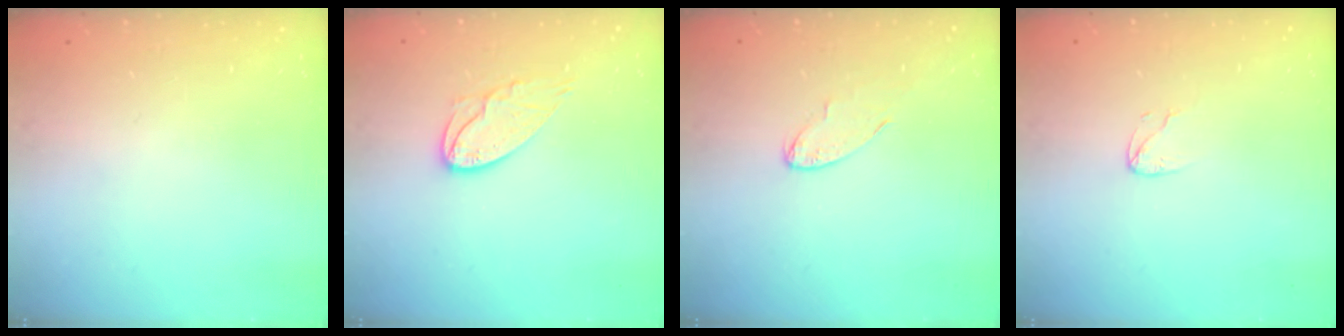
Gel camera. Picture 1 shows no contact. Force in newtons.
{"total": 8.5, "press": 8.5, "slide": 0.5}
{"total": 3.7, "press": 3.6, "slide": 0.4}
{"total": 4.0, "press": 3.9, "slide": 0.3}